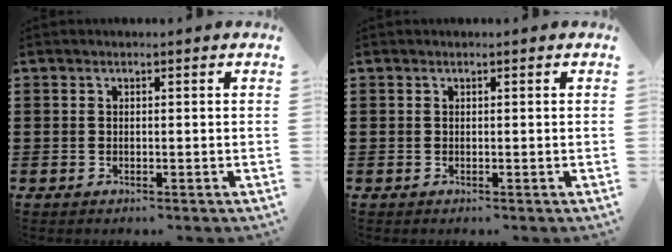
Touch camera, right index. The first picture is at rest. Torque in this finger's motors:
{"motor_torque": [0.62, 0.39, 0.00, 0.00]}